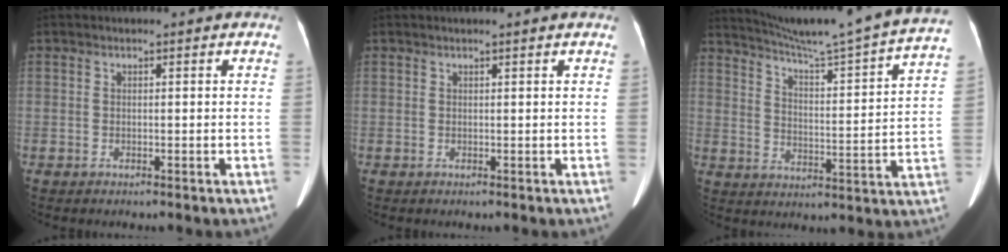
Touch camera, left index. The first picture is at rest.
{"total": 0.9, "force": [0.7, -0.3, 0.5], "torque": [-0.017, 0.007, 0.017]}
{"total": 24.1, "force": [21.5, -1.4, 10.6], "torque": [-0.172, -0.061, 0.282]}